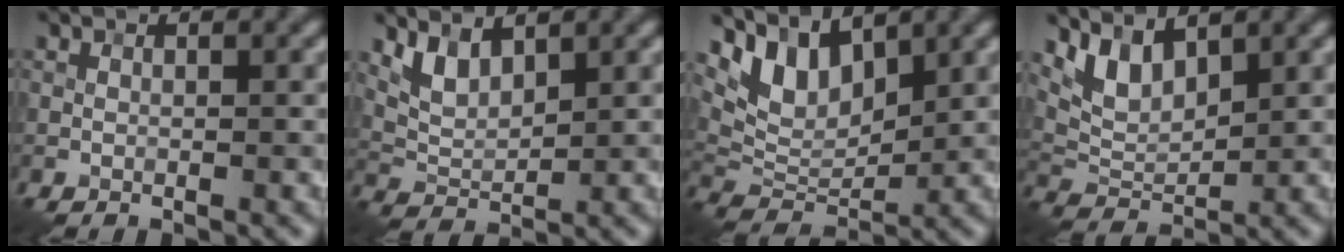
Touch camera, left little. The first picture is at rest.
{"total": 3.0, "force": [1.9, 1.4, 1.9], "torque": [-0.045, -0.008, 0.043]}
{"total": 5.8, "force": [3.8, 2.8, 3.4], "torque": [-0.069, -0.006, 0.069]}
{"total": 4.0, "force": [2.5, 1.8, 2.5], "torque": [-0.055, -0.009, 0.053]}